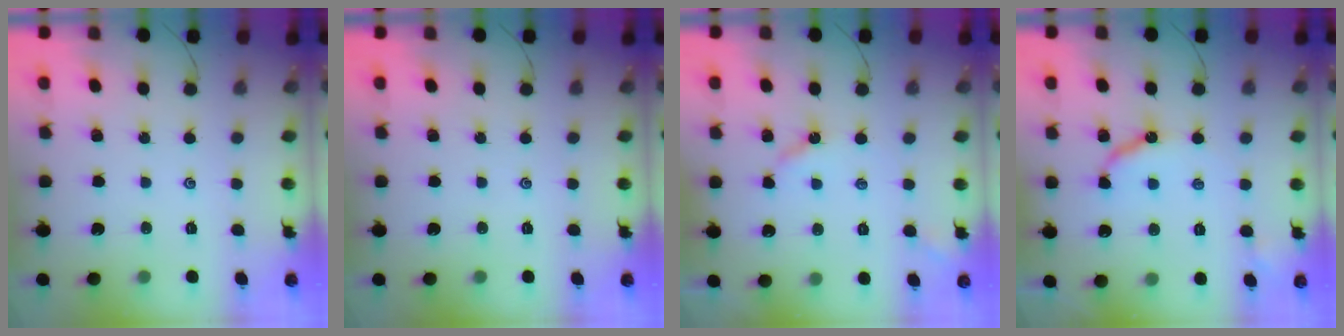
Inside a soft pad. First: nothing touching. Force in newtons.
{"total": 0.0}
{"total": 4.1, "press": 4.0, "slide": 0.6}
{"total": 8.6, "press": 8.6, "slide": 0.6}